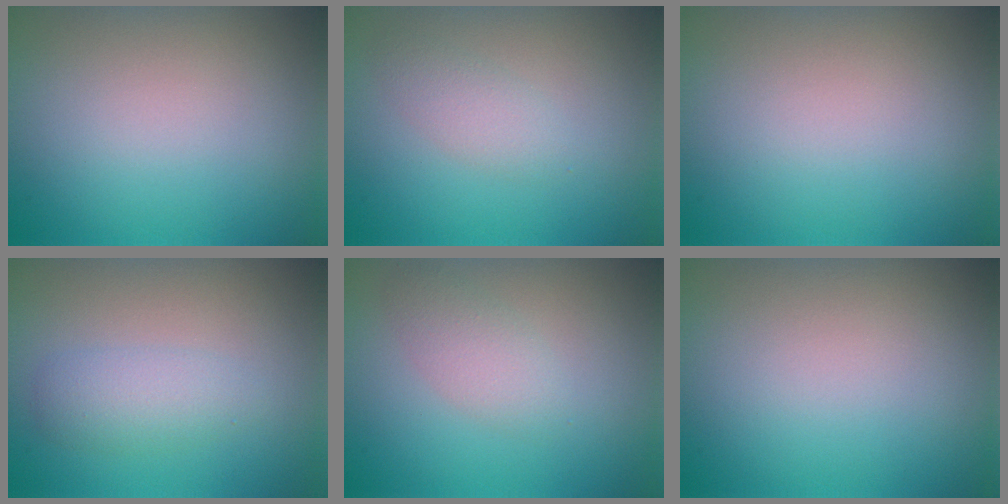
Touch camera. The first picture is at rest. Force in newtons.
{"total": 1.7, "press": 1.7, "slide": 0.1}
{"total": 0.0}
{"total": 2.4, "press": 2.4, "slide": 0.1}
{"total": 2.1, "press": 2.1, "slide": 0.1}
{"total": 0.0}